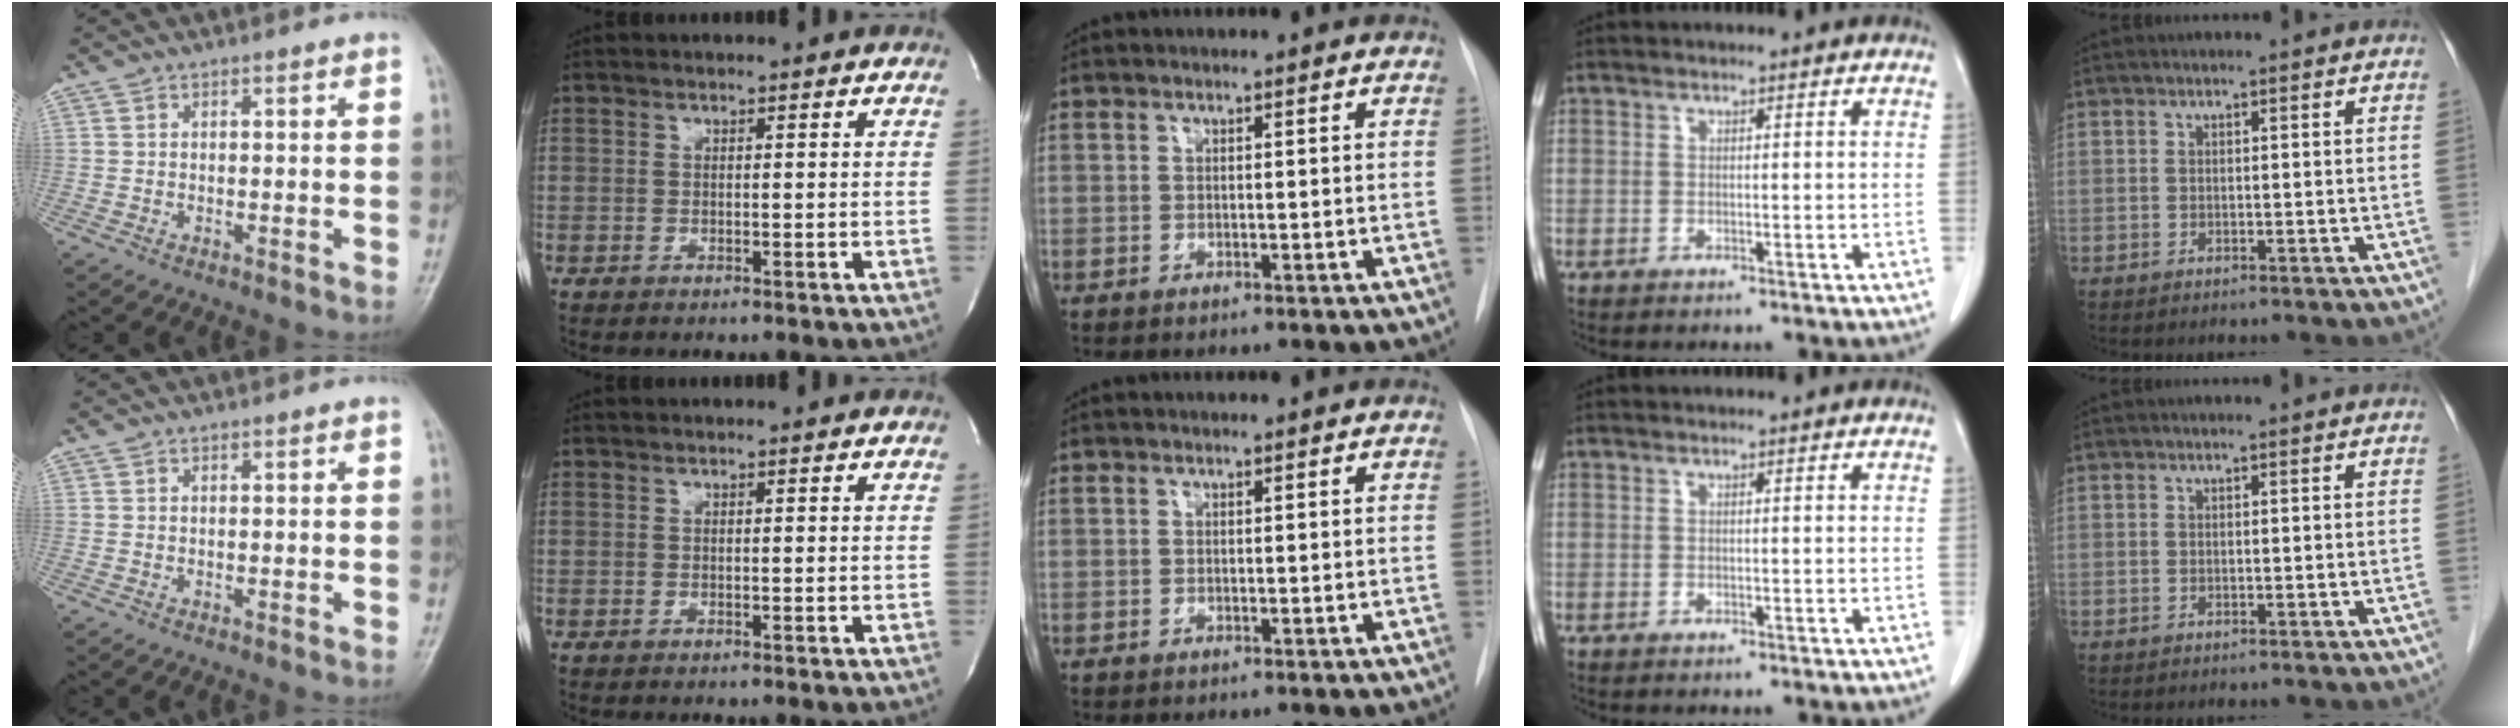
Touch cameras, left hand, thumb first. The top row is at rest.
{}